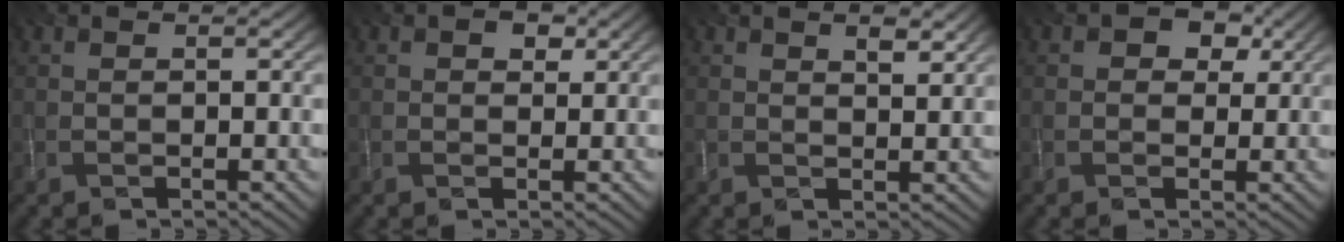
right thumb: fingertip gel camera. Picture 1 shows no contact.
{"total": 2.3, "force": [1.0, 1.6, 1.3], "torque": [-0.023, -0.002, 0.014]}
{"total": 2.6, "force": [1.6, 1.0, 1.7], "torque": [-0.030, -0.003, 0.031]}
{"total": 4.3, "force": [1.5, 3.4, 2.1], "torque": [-0.027, 0.002, 0.007]}